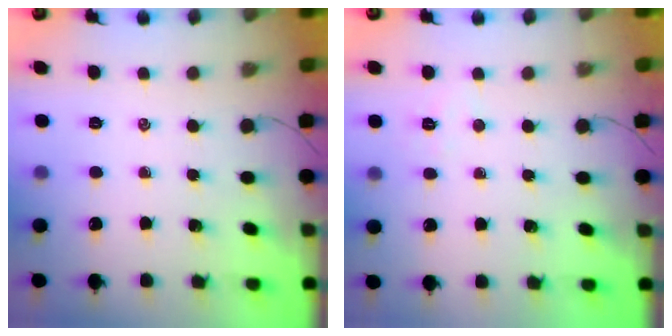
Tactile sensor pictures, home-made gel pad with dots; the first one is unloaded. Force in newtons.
{"total": 3.8, "press": 3.7, "slide": 0.9}